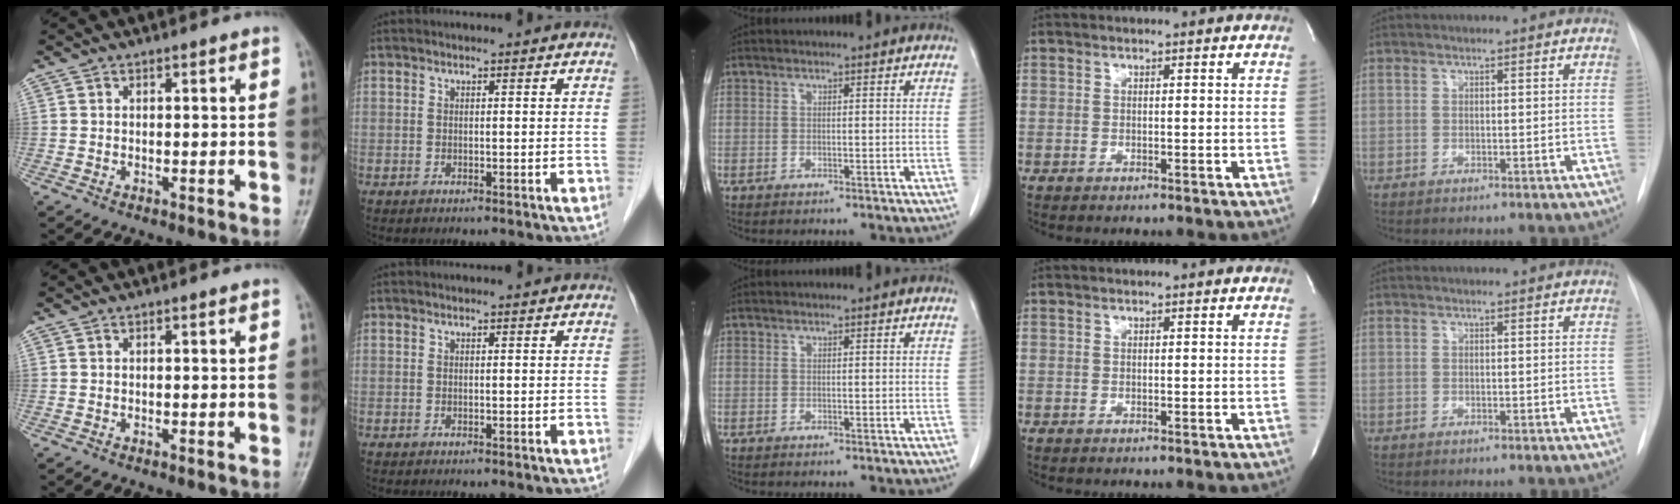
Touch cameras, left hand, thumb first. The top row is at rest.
{}